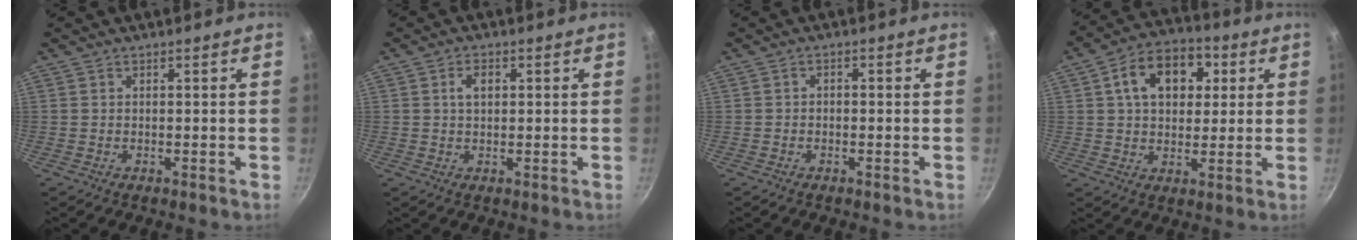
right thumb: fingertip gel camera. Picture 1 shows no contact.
{"total": 3.1, "force": [0.7, 1.9, 2.3], "torque": [-0.029, 0.004, 0.013]}
{"total": 1.0, "force": [-0.5, 0.6, 0.6], "torque": [-0.014, 0.007, -0.010]}
{"total": 13.5, "force": [3.9, 9.3, 9.0], "torque": [-0.109, 0.009, 0.050]}